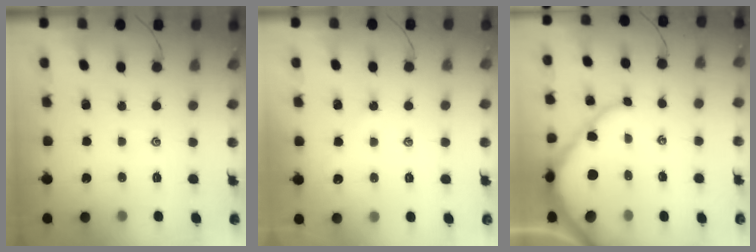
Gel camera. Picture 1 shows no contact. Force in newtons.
{"total": 3.0, "press": 2.9, "slide": 0.4}
{"total": 9.1, "press": 9.1, "slide": 1.0}